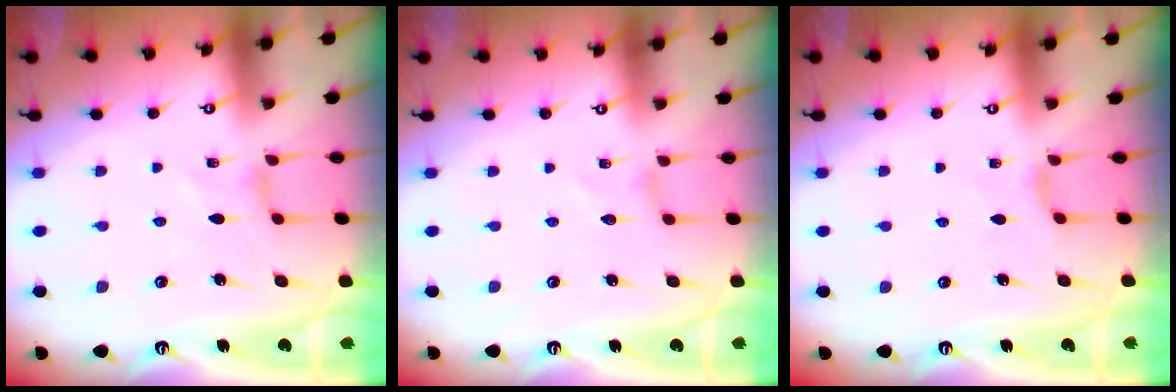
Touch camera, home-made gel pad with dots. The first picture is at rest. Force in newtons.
{"total": 0.0}
{"total": 2.1, "press": 2.1, "slide": 0.4}